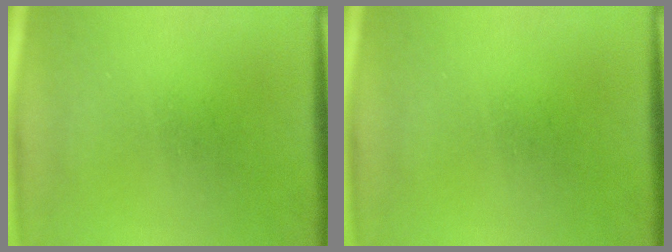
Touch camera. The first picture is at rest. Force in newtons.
{"total": 0.0}